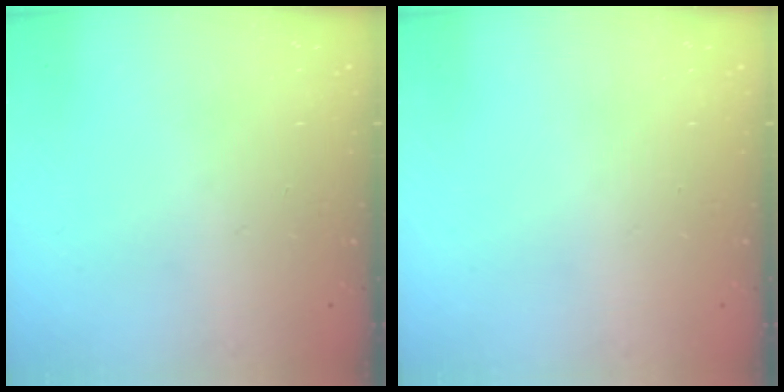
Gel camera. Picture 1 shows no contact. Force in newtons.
{"total": 0.0}